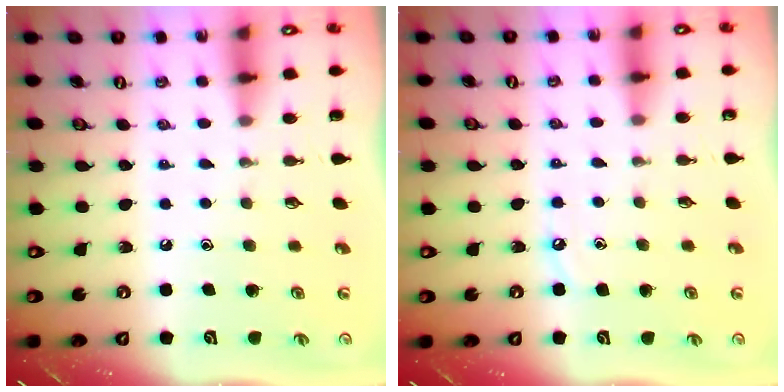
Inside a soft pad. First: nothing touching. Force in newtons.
{"total": 3.9, "press": 3.9, "slide": 0.5}